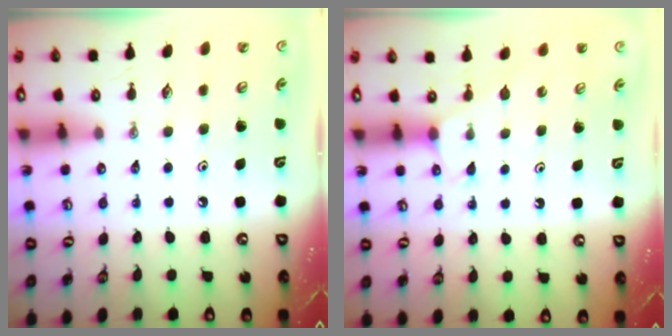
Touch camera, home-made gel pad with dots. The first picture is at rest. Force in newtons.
{"total": 6.1, "press": 6.1, "slide": 0.5}